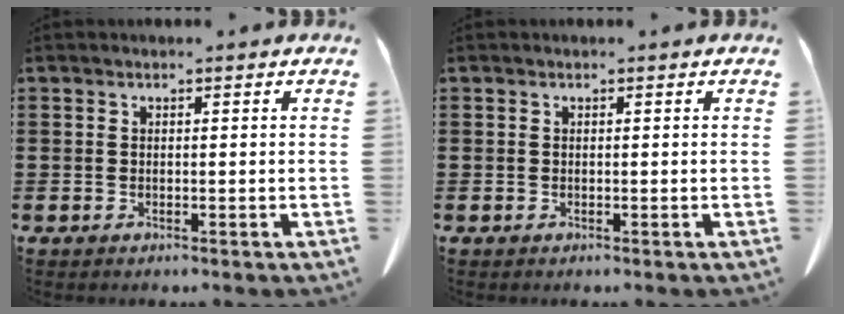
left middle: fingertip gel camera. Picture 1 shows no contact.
{"total": 0.0}